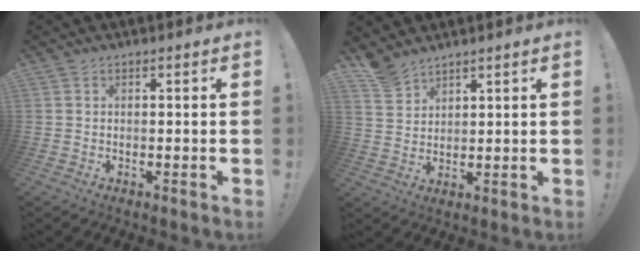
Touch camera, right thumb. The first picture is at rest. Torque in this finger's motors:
{"motor_torque": [-0.36, 0.42, 0.02, 0.54, 0.10]}